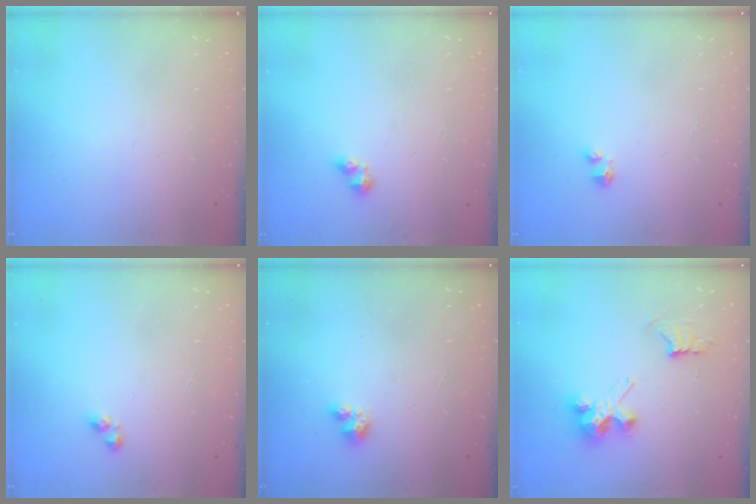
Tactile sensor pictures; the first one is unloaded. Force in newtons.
{"total": 3.6, "press": 3.6, "slide": 0.3}
{"total": 2.4, "press": 2.4, "slide": 0.1}
{"total": 3.8, "press": 3.7, "slide": 0.6}
{"total": 2.6, "press": 2.6, "slide": 0.2}
{"total": 9.8, "press": 9.8, "slide": 0.8}